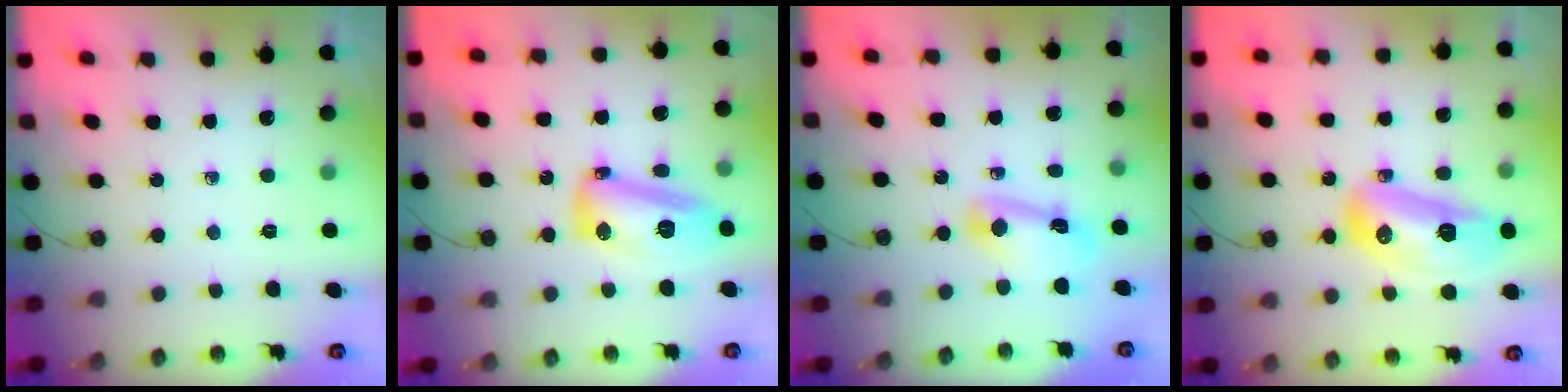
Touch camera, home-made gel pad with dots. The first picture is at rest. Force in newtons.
{"total": 13.9, "press": 13.8, "slide": 1.4}
{"total": 11.0, "press": 8.1, "slide": 7.4}
{"total": 15.2, "press": 15.1, "slide": 2.0}